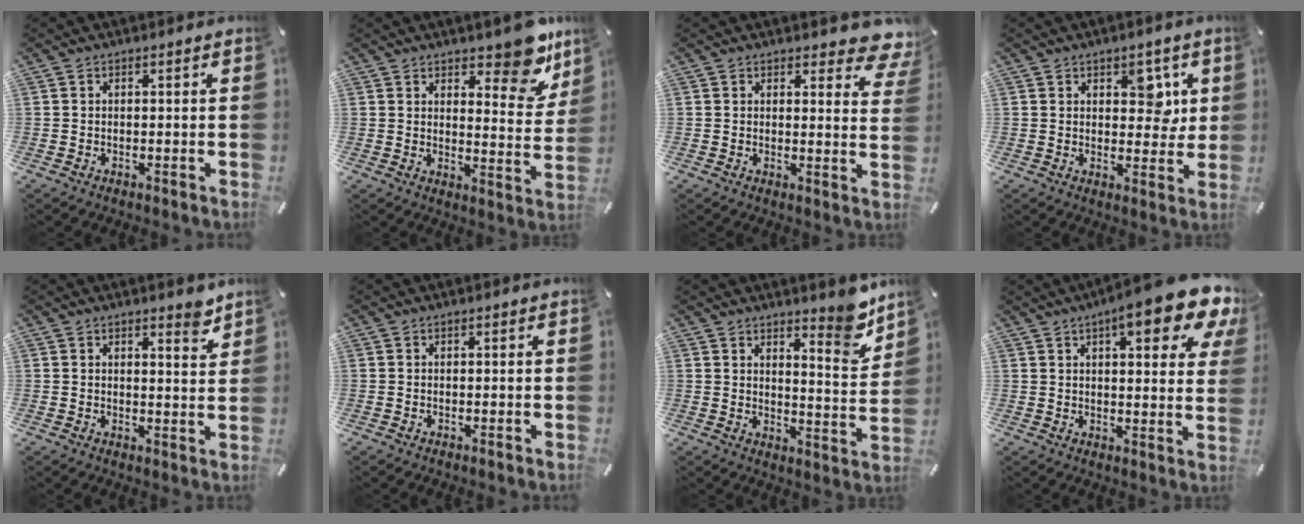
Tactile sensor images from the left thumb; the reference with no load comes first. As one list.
[{"total": 11.2, "force": [8.7, 4.6, 5.3], "torque": [-0.044, -0.072, 0.150]}, {"total": 5.6, "force": [4.4, 2.5, 2.4], "torque": [-0.012, -0.039, 0.074]}, {"total": 6.6, "force": [2.7, 4.3, 4.1], "torque": [-0.028, -0.013, 0.036]}, {"total": 3.8, "force": [3.2, 1.0, 1.8], "torque": [-0.019, -0.023, 0.053]}, {"total": 0.0}, {"total": 9.0, "force": [7.6, 2.2, 4.3], "torque": [-0.036, -0.067, 0.127]}, {"total": 15.8, "force": [9.6, 4.5, 11.8], "torque": [-0.162, -0.053, 0.150]}]